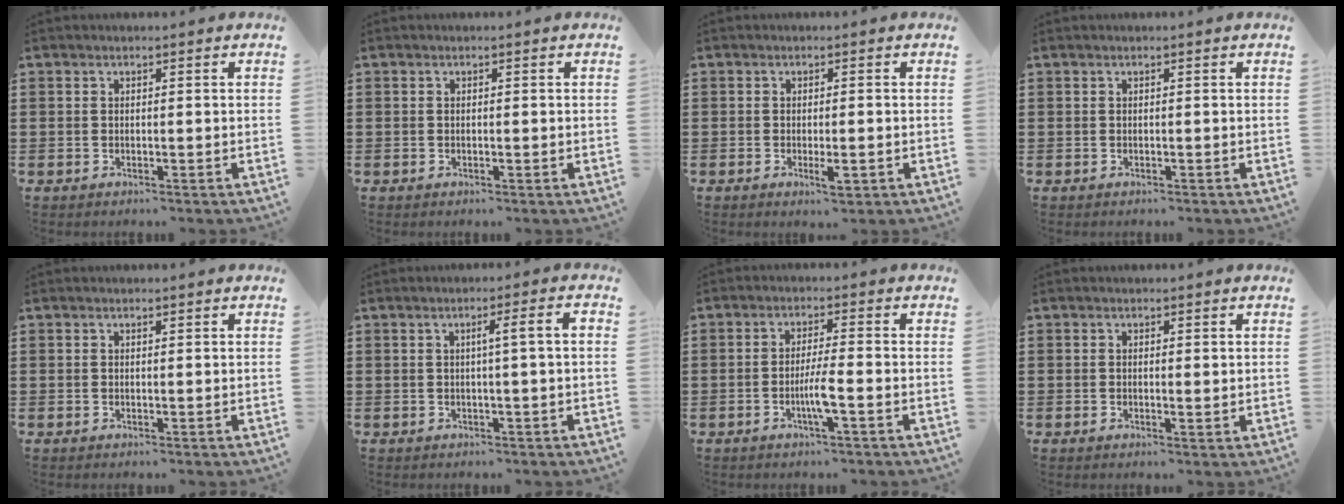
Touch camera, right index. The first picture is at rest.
{"total": 0.0}
{"total": 2.5, "force": [-0.9, 0.7, 2.3], "torque": [-0.038, -0.001, -0.015]}
{"total": 0.0}
{"total": 0.0}
{"total": 3.0, "force": [0.0, -0.3, 2.9], "torque": [-0.052, -0.004, -0.005]}
{"total": 4.1, "force": [-1.5, 0.0, 3.9], "torque": [-0.076, -0.008, -0.031]}
{"total": 0.7, "force": [0.1, 0.2, 0.7], "torque": [-0.015, 0.000, 0.002]}